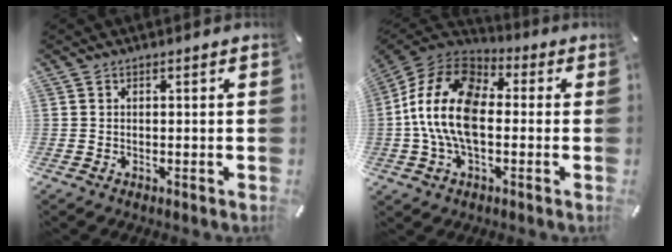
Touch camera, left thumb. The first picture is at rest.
{"total": 17.1, "force": [-1.7, 10.6, 13.3], "torque": [-0.284, 0.017, -0.032]}